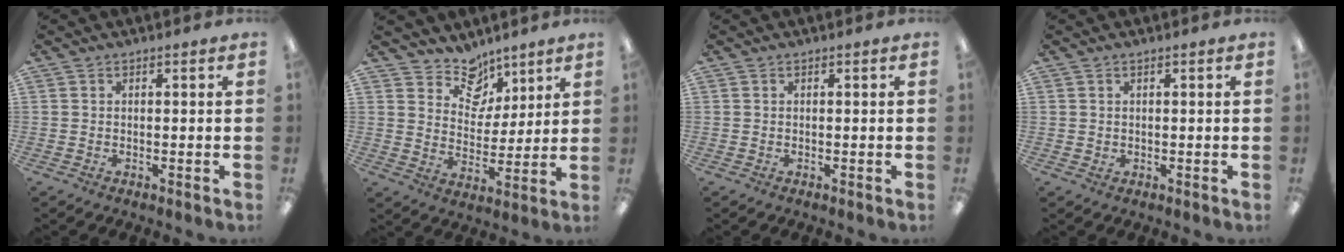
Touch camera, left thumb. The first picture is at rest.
{"total": 10.3, "force": [8.0, 6.2, 2.0], "torque": [-0.030, -0.061, 0.151]}
{"total": 0.0}
{"total": 0.6, "force": [0.4, 0.4, 0.2], "torque": [-0.005, 0.003, 0.007]}